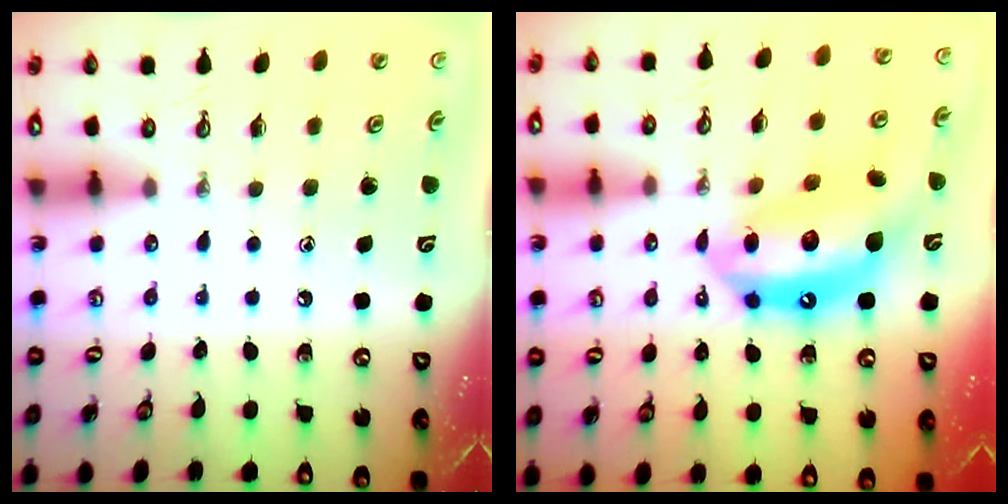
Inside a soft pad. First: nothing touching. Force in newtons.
{"total": 15.6, "press": 15.5, "slide": 1.5}